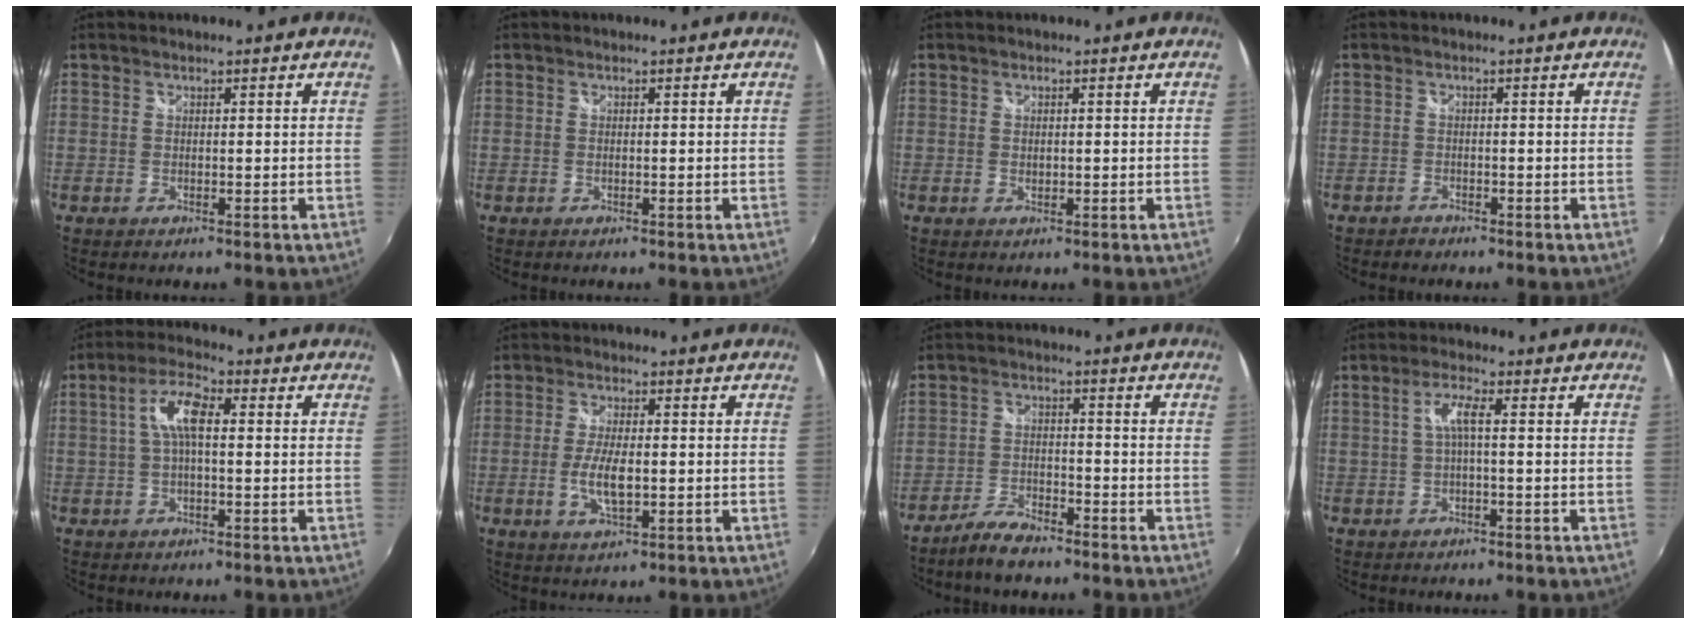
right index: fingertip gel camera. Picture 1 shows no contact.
{"total": 0.0}
{"total": 0.7, "force": [0.1, 0.6, 0.4], "torque": [-0.006, 0.000, 0.001]}
{"total": 1.5, "force": [-1.3, 0.8, 0.1], "torque": [-0.006, 0.004, -0.022]}
{"total": 6.5, "force": [0.6, 2.2, 6.1], "torque": [-0.120, 0.017, 0.010]}
{"total": 6.2, "force": [-1.1, 2.1, 5.7], "torque": [-0.117, -0.006, -0.019]}
{"total": 6.2, "force": [-5.2, 1.9, 2.9], "torque": [-0.077, 0.000, -0.098]}
{"total": 3.4, "force": [-0.1, 0.3, 3.4], "torque": [-0.068, 0.007, -0.001]}